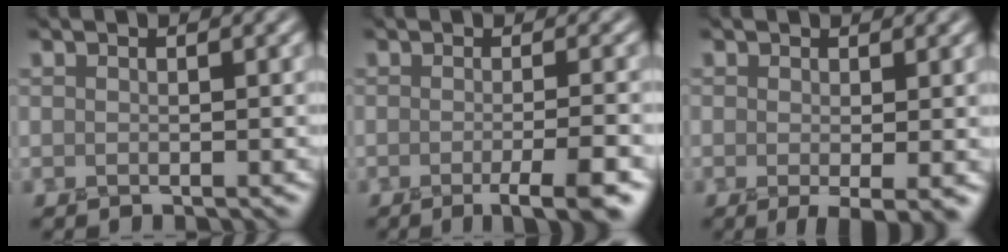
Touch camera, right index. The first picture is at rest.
{"total": 4.5, "force": [-2.1, 0.9, 3.8], "torque": [-0.046, -0.007, -0.033]}
{"total": 2.5, "force": [-0.8, 0.4, 2.3], "torque": [-0.035, -0.014, -0.011]}